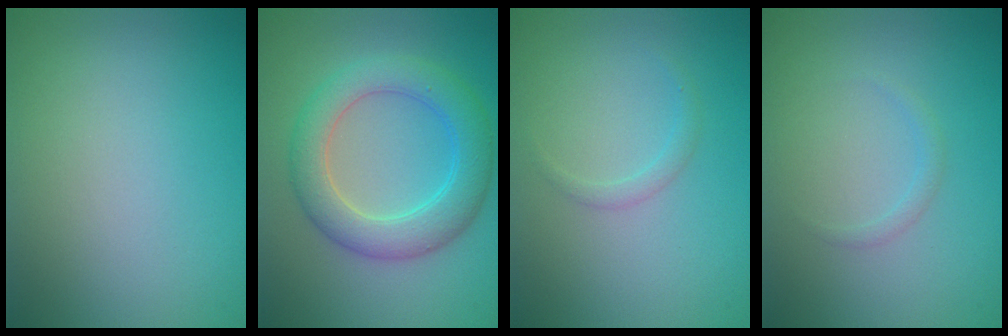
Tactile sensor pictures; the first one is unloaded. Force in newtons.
{"total": 4.2, "press": 4.2, "slide": 0.3}
{"total": 0.9, "press": 0.9, "slide": 0.1}
{"total": 0.8, "press": 0.8, "slide": 0.1}